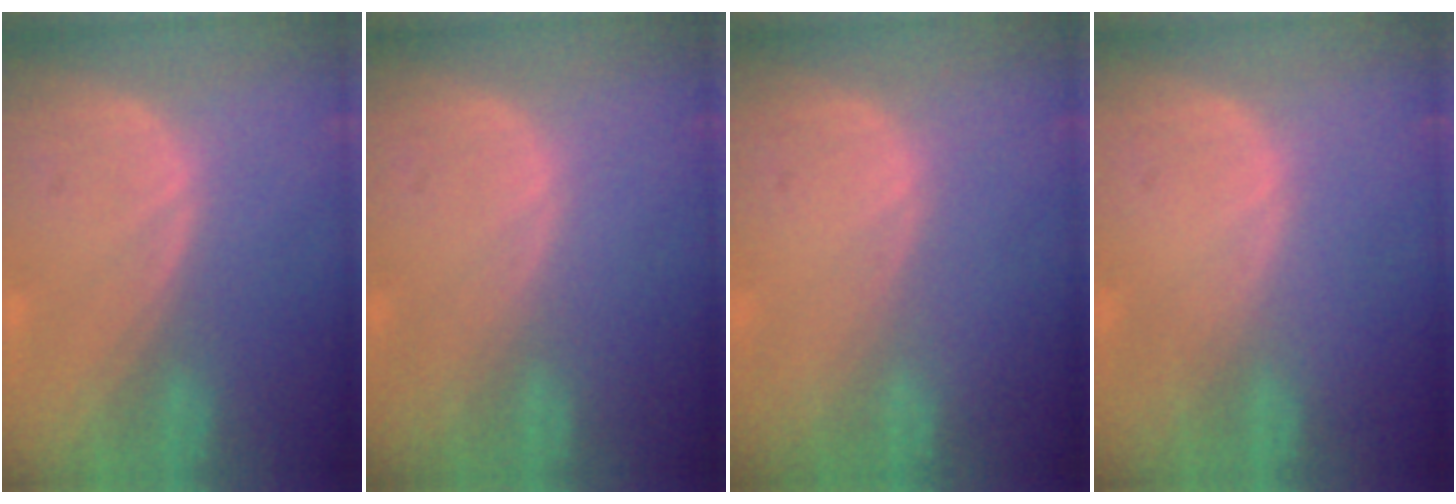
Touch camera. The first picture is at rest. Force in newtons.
{"total": 0.0}
{"total": 0.0}
{"total": 0.0}